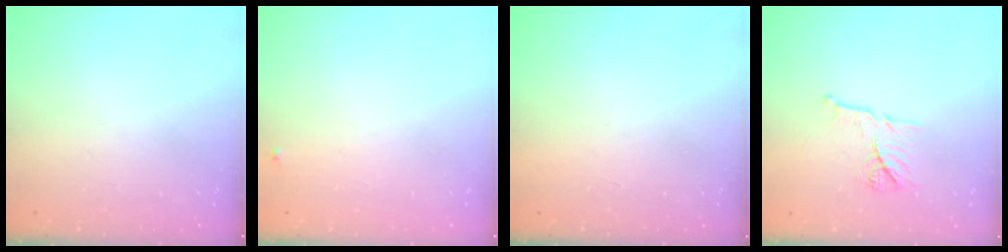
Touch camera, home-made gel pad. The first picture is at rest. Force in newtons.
{"total": 2.1, "press": 2.1, "slide": 0.1}
{"total": 1.5, "press": 1.5, "slide": 0.1}
{"total": 9.5, "press": 9.5, "slide": 0.2}